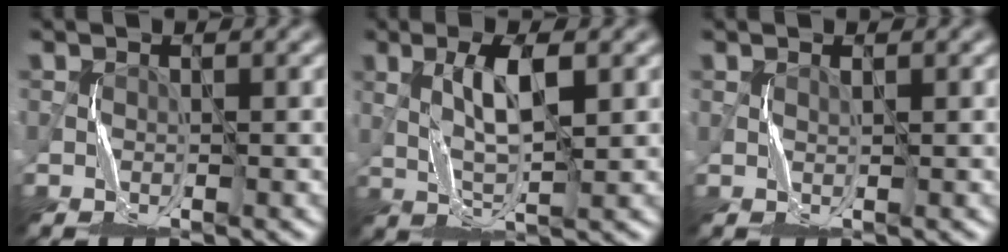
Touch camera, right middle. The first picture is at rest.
{"total": 3.5, "force": [1.1, 0.7, 3.3], "torque": [-0.073, -0.001, 0.027]}
{"total": 0.6, "force": [0.5, -0.2, -0.2], "torque": [-0.002, -0.001, 0.012]}